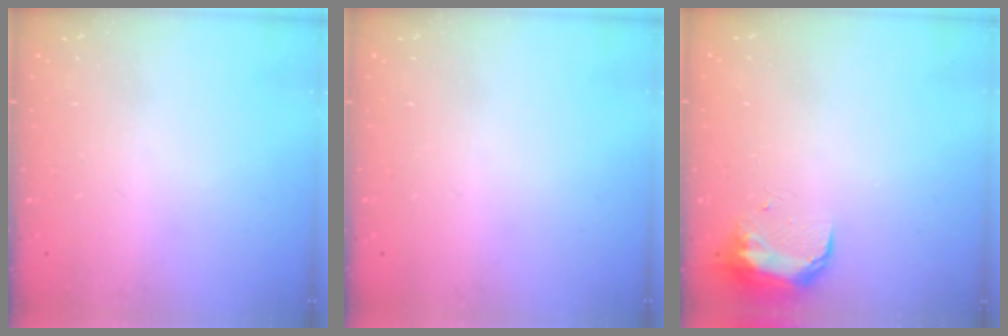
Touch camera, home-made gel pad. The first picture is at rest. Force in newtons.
{"total": 0.0}
{"total": 8.7, "press": 8.7, "slide": 0.6}